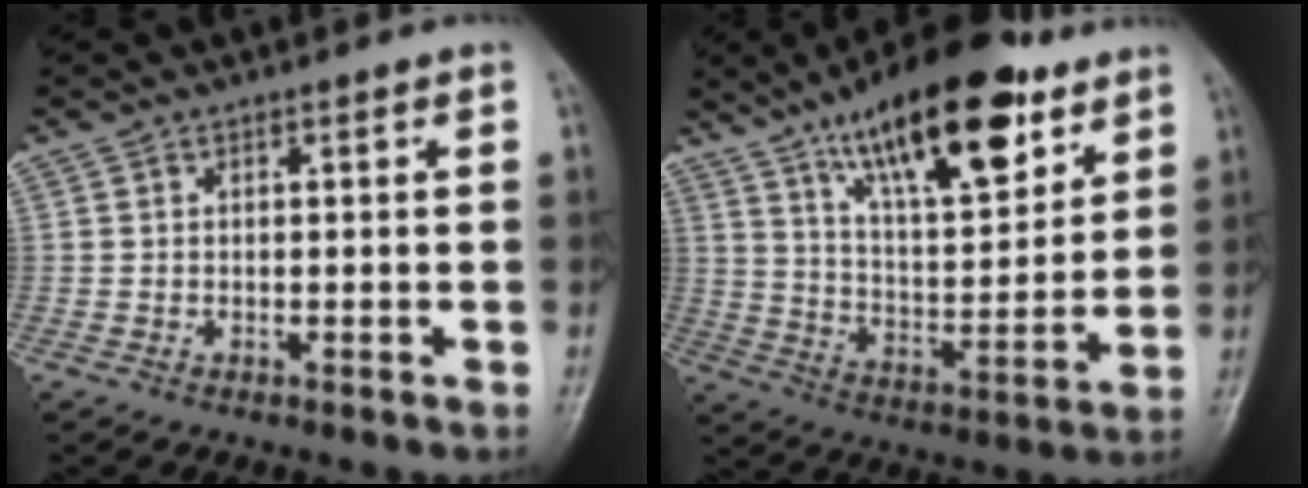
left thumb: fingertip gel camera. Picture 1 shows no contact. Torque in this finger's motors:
{"motor_torque": [0.75, 0.62, 1.61, -1.16, 0.17]}